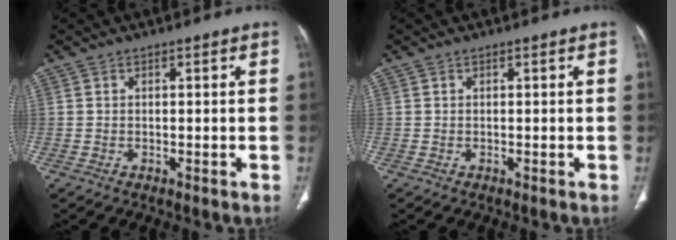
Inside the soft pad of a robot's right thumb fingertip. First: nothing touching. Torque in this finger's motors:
{"motor_torque": [0.09, -0.16, 0.19, 0.19, -0.08]}